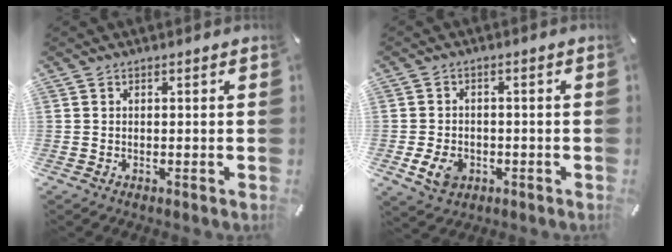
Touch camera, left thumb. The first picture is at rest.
{"total": 5.9, "force": [-1.9, 4.6, 3.1], "torque": [-0.069, 0.001, -0.038]}